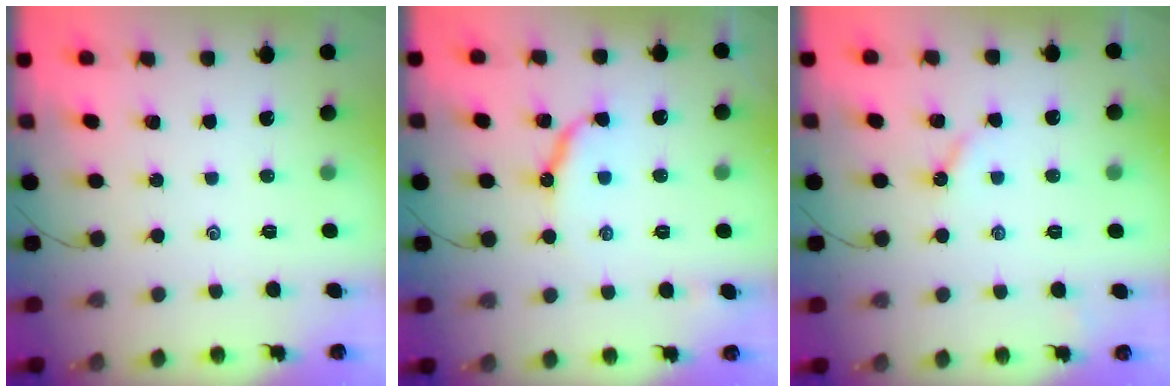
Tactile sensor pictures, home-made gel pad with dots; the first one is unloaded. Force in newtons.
{"total": 9.3, "press": 9.3, "slide": 0.9}
{"total": 2.6, "press": 2.6, "slide": 0.4}